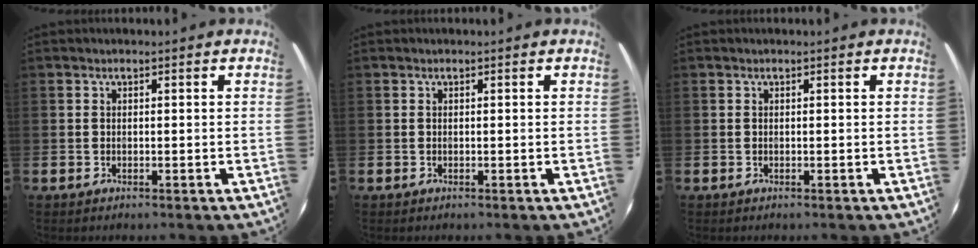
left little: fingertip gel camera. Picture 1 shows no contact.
{"total": 0.0}
{"total": 0.0}